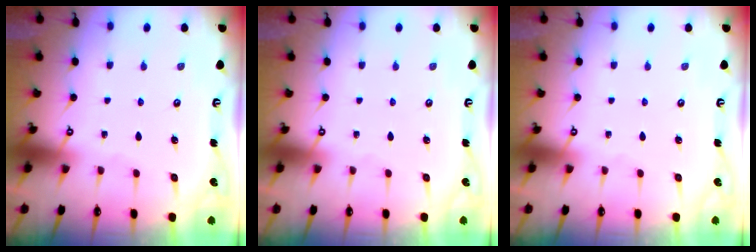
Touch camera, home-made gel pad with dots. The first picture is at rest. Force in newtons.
{"total": 0.0}
{"total": 0.0}